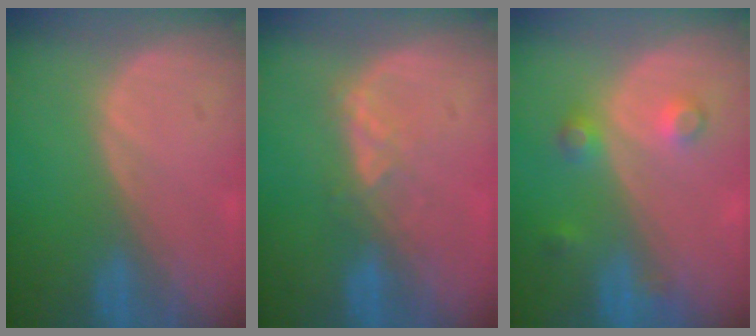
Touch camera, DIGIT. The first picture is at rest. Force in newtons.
{"total": 2.9, "press": 2.8, "slide": 0.7}
{"total": 3.5, "press": 3.2, "slide": 1.6}